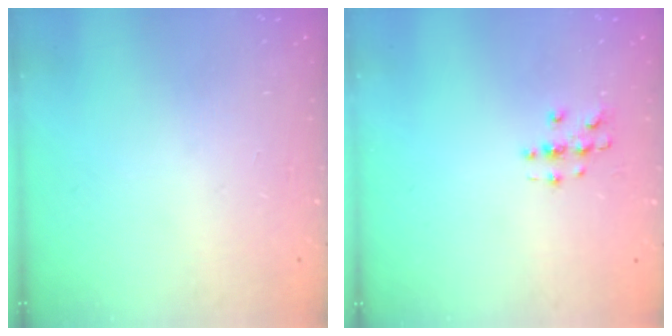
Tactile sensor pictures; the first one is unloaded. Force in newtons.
{"total": 2.9, "press": 2.9, "slide": 0.3}